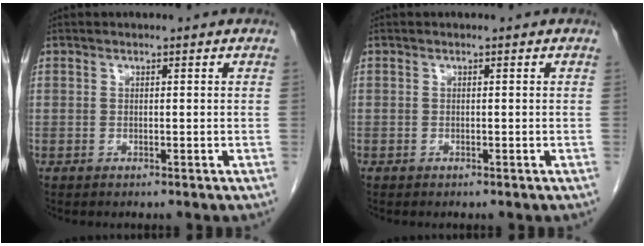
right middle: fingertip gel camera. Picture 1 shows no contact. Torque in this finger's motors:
{"motor_torque": [0.27, -0.44, 0.04, -0.02]}